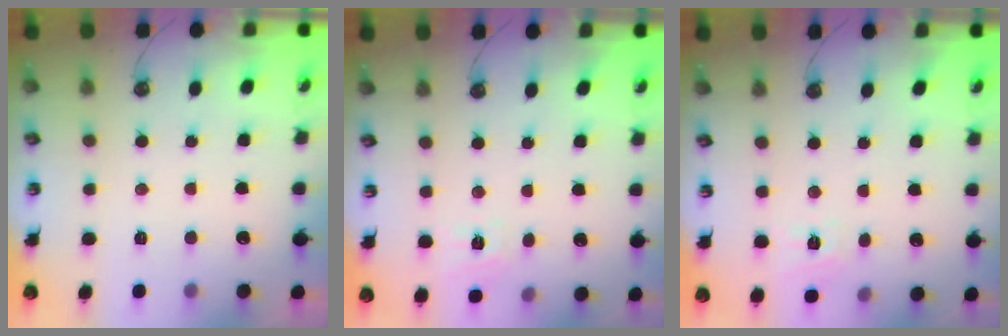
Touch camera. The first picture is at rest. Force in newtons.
{"total": 5.8, "press": 5.8, "slide": 0.5}
{"total": 5.8, "press": 5.8, "slide": 0.5}